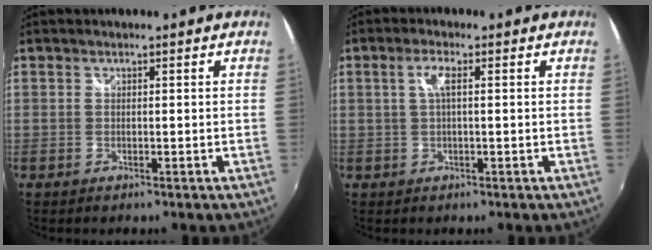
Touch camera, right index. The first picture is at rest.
{"total": 2.8, "force": [0.4, 0.3, 2.8], "torque": [-0.055, 0.004, 0.007]}